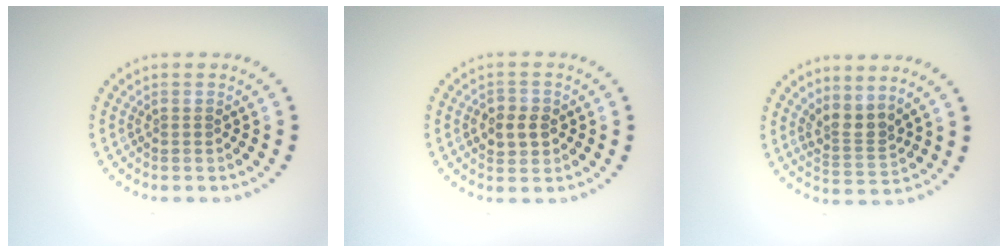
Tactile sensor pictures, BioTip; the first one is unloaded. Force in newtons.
{"total": 2.6, "press": 2.5, "slide": 0.4}
{"total": 2.6, "press": 1.9, "slide": 1.8}